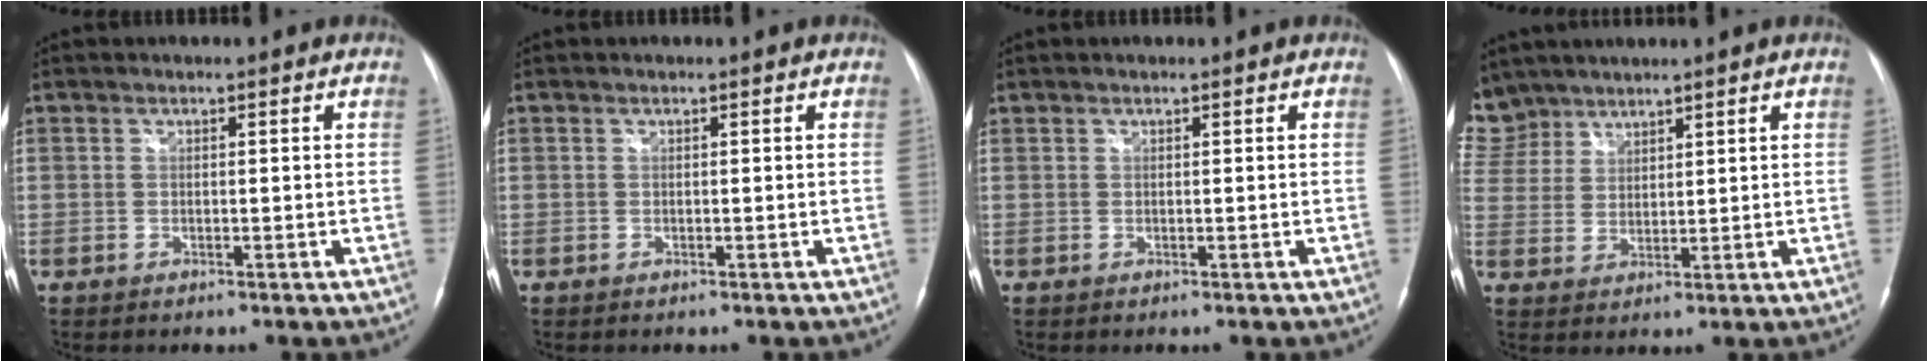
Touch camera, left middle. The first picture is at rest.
{"total": 0.0}
{"total": 0.0}
{"total": 9.5, "force": [7.8, 5.3, 0.9], "torque": [-0.044, 0.016, 0.169]}